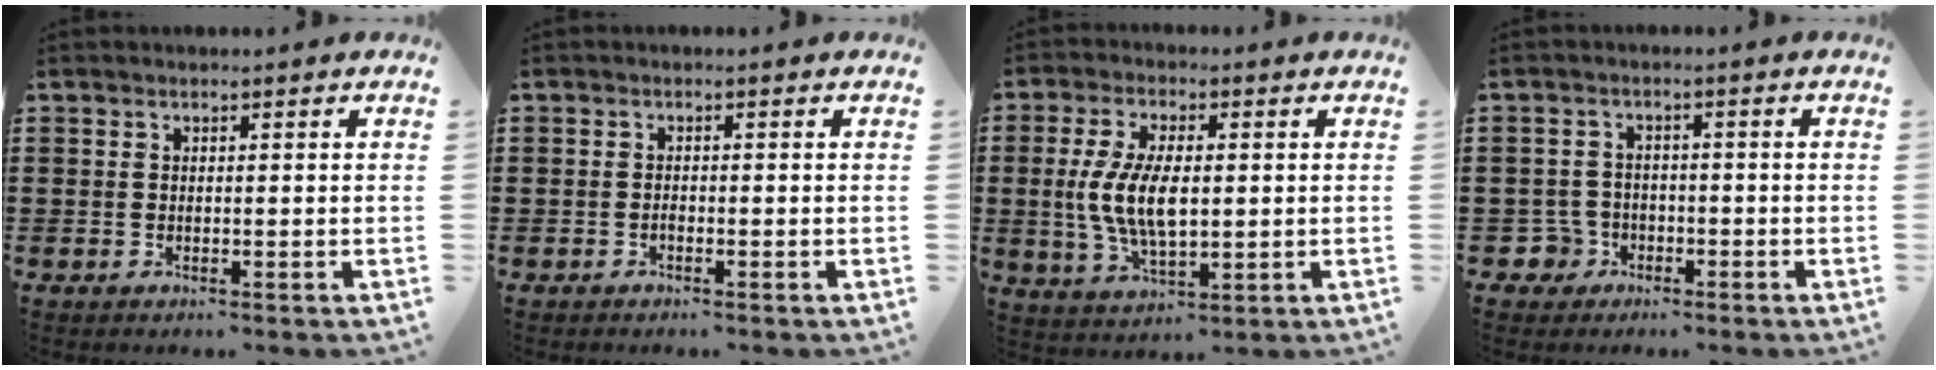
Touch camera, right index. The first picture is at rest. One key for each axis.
{"total": 0.6, "fx": -0.5, "fy": 0.0, "fz": 0.4, "tx": -0.011, "ty": -0.006, "tz": -0.007}
{"total": 8.7, "fx": 0.1, "fy": 3.9, "fz": 7.8, "tx": -0.171, "ty": 0.001, "tz": -0.004}
{"total": 3.7, "fx": -2.1, "fy": 2.8, "fz": 1.1, "tx": -0.047, "ty": -0.002, "tz": -0.050}